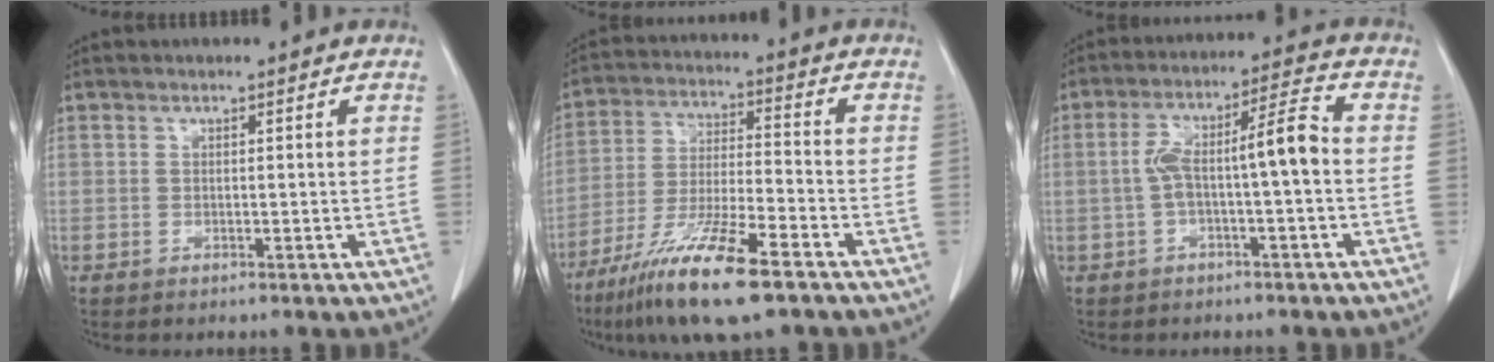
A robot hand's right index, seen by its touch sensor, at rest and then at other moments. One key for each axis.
{"total": 14.3, "fx": -9.0, "fy": 1.6, "fz": 10.9, "tx": -0.216, "ty": -0.034, "tz": -0.164}
{"total": 8.5, "fx": -0.8, "fy": 1.2, "fz": 8.4, "tx": -0.154, "ty": 0.036, "tz": -0.014}